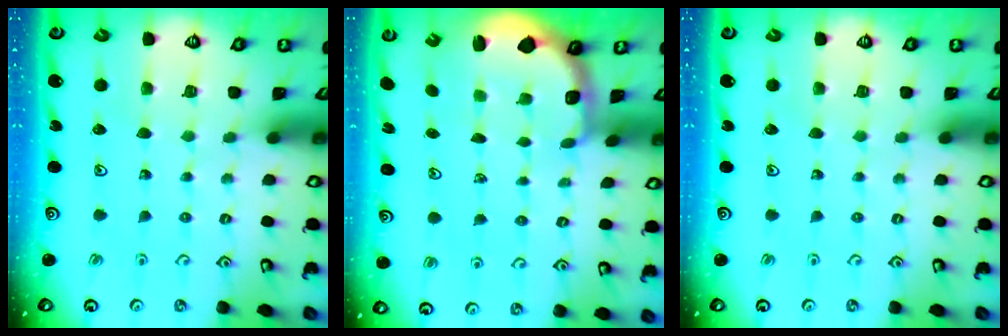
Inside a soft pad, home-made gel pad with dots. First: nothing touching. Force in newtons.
{"total": 2.5, "press": 1.3, "slide": 2.1}
{"total": 0.0}